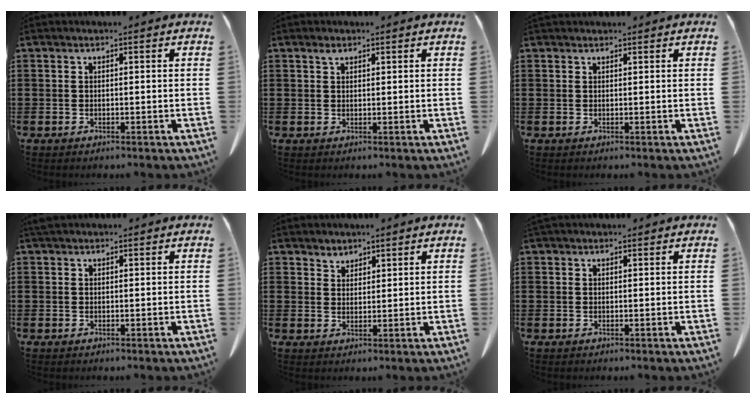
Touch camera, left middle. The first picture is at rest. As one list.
[{"total": 1.2, "force": [0.8, 0.5, 0.8], "torque": [-0.010, -0.002, 0.013]}, {"total": 0.8, "force": [0.7, 0.2, 0.0], "torque": [-0.003, -0.001, 0.016]}, {"total": 1.1, "force": [1.0, 0.4, 0.4], "torque": [-0.012, 0.002, 0.019]}, {"total": 2.3, "force": [2.1, 0.7, 0.0], "torque": [-0.005, -0.001, 0.043]}, {"total": 1.0, "force": [0.9, 0.3, 0.2], "torque": [-0.006, 0.000, 0.018]}]